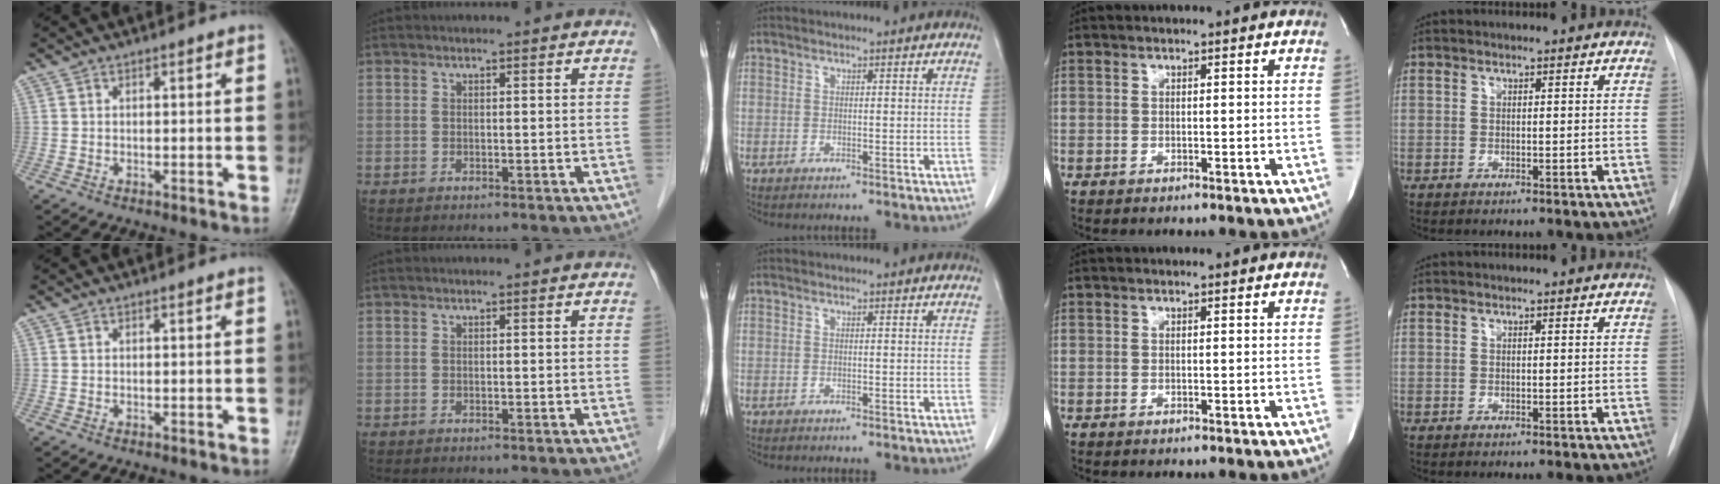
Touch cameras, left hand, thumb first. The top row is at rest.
{}